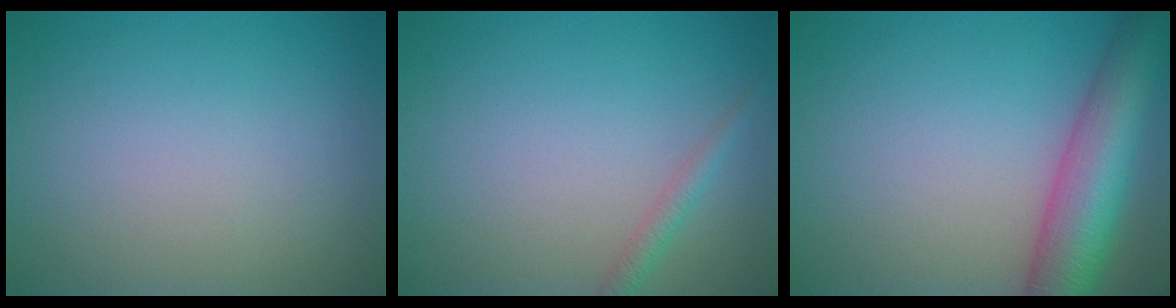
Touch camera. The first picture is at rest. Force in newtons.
{"total": 1.4, "press": 1.4, "slide": 0.0}
{"total": 8.4, "press": 8.4, "slide": 0.4}